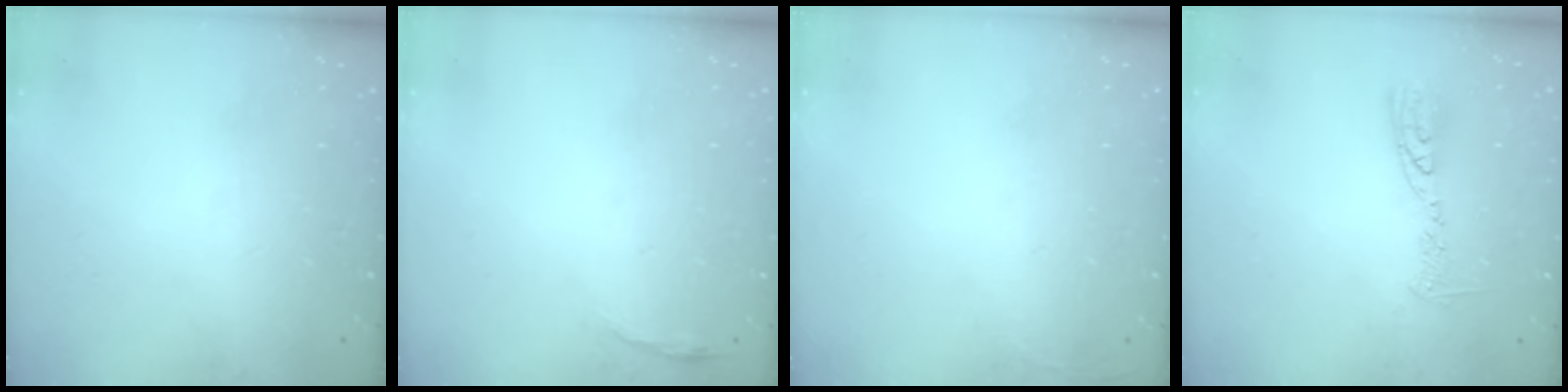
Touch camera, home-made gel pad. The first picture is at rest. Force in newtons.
{"total": 2.8, "press": 2.8, "slide": 0.6}
{"total": 2.5, "press": 2.4, "slide": 0.9}
{"total": 8.8, "press": 8.8, "slide": 0.9}